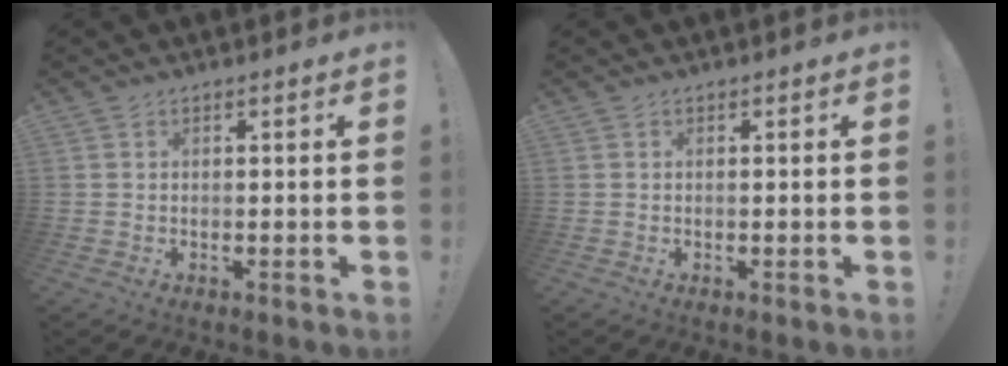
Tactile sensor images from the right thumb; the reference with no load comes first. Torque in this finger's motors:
{"motor_torque": [0.04, 0.16, -0.03, 0.09, -0.01]}